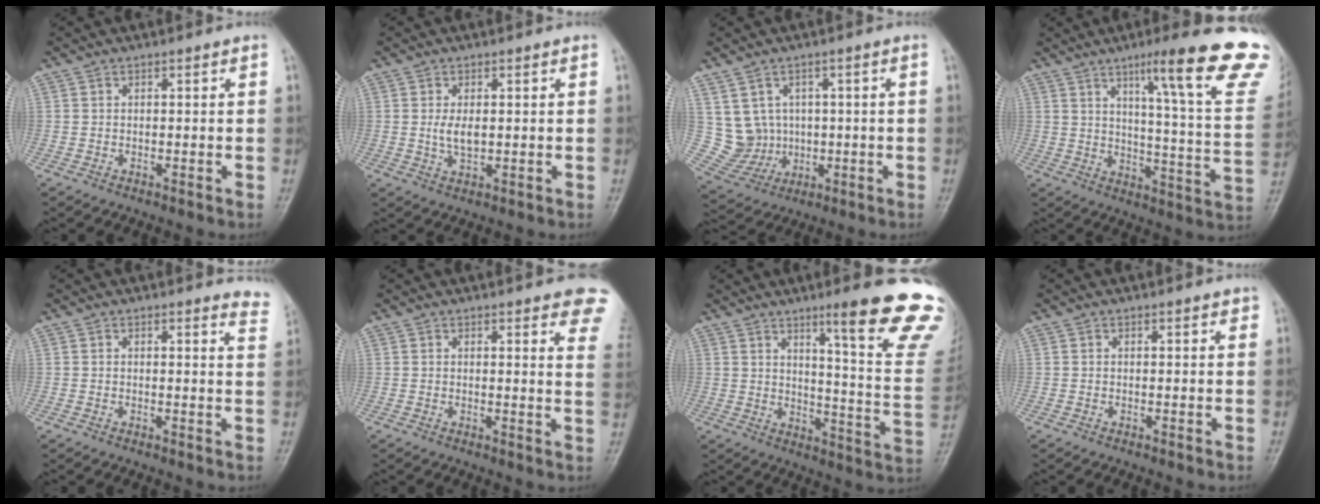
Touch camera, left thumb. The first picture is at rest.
{"total": 3.3, "force": [0.4, 1.7, 2.9], "torque": [-0.055, -0.008, 0.009]}
{"total": 7.3, "force": [1.3, 7.0, 1.9], "torque": [-0.006, -0.002, 0.041]}
{"total": 23.8, "force": [14.3, 2.8, 18.8], "torque": [-0.236, -0.063, 0.192]}
{"total": 4.2, "force": [4.2, 0.7, 0.3], "torque": [0.008, -0.032, 0.016]}
{"total": 10.1, "force": [7.4, 2.5, 6.5], "torque": [-0.045, -0.027, 0.067]}
{"total": 21.6, "force": [13.6, 2.3, 16.6], "torque": [-0.187, -0.082, 0.181]}
{"total": 0.9, "force": [0.7, 0.3, 0.5], "torque": [-0.006, -0.003, 0.007]}